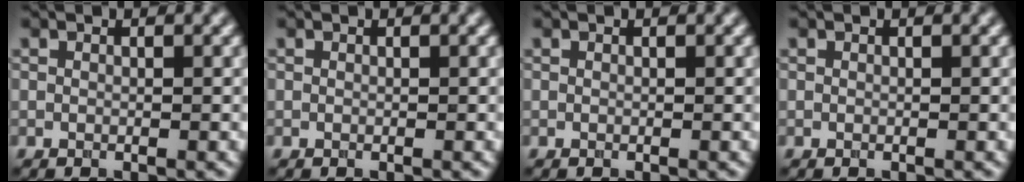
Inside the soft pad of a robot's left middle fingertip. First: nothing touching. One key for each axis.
{"total": 0.0}
{"total": 0.0}
{"total": 0.0}